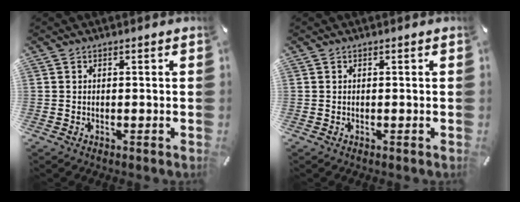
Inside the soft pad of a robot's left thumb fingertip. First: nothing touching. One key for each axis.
{"total": 0.0}